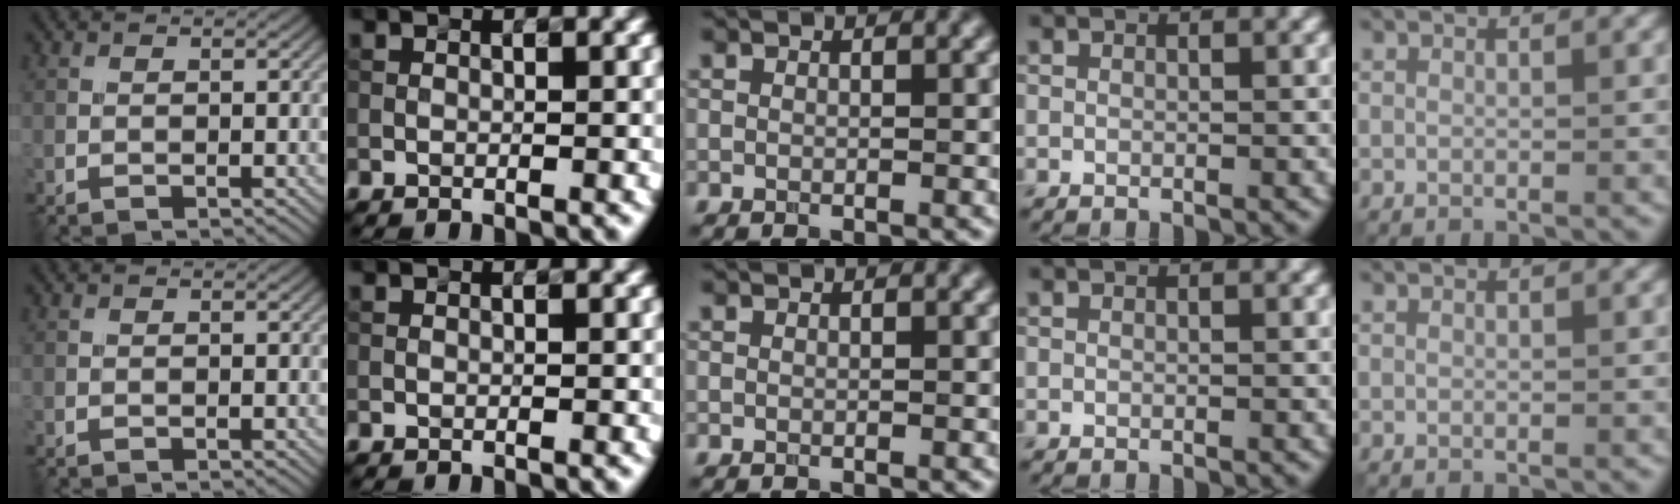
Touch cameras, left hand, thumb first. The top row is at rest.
{}